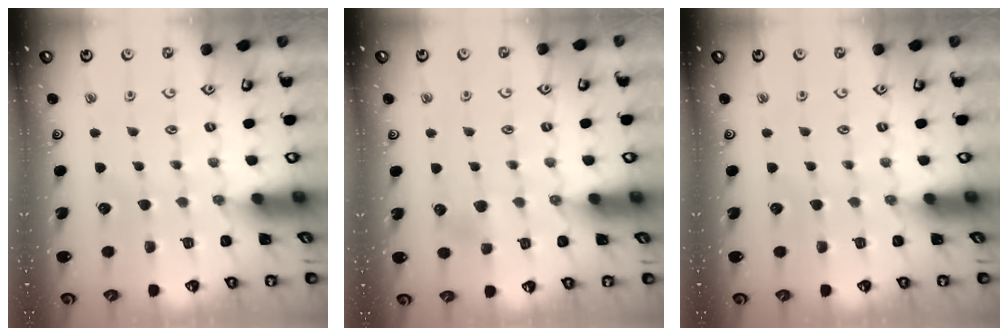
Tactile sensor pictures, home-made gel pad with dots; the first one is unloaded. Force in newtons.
{"total": 2.6, "press": 2.6, "slide": 0.5}
{"total": 0.0}